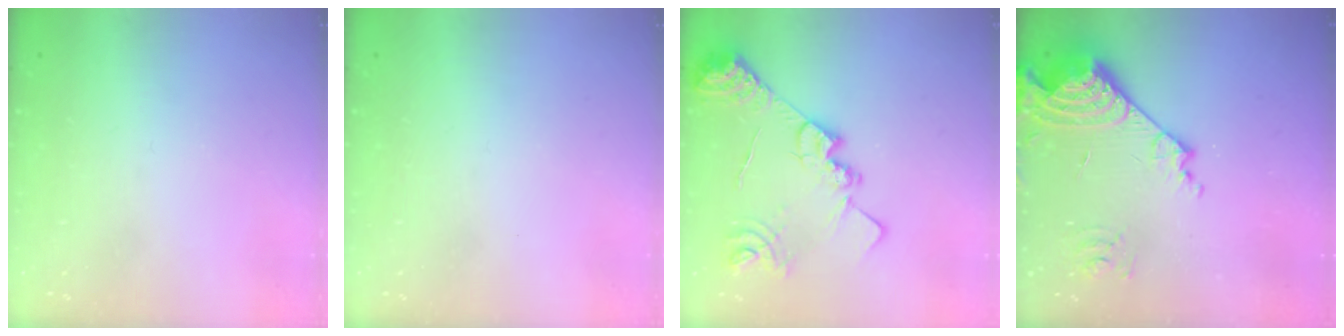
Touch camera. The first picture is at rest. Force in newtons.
{"total": 0.0}
{"total": 18.5, "press": 18.4, "slide": 1.4}
{"total": 16.8, "press": 16.6, "slide": 2.0}